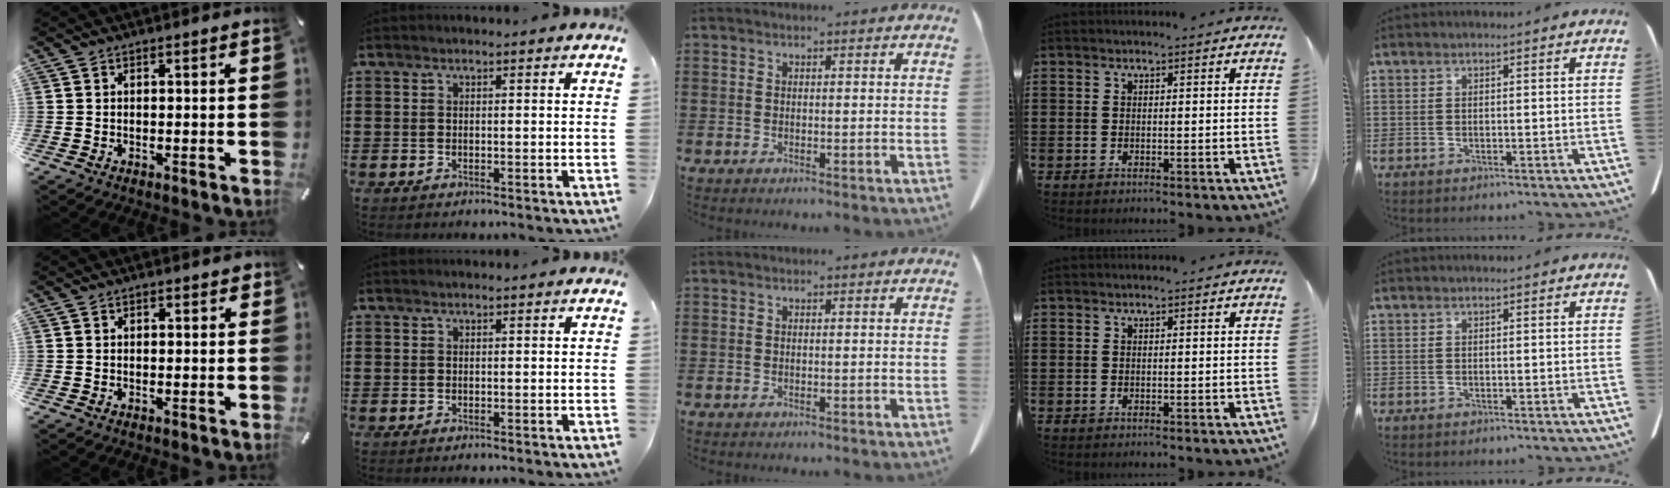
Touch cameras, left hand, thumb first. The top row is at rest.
{"thumb": {"total": 1.0, "force": [0.4, 0.8, 0.4], "torque": [0.000, 0.002, 0.004]}}